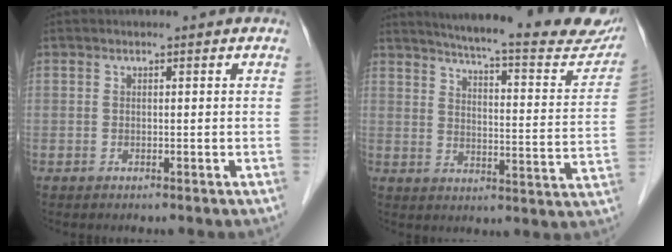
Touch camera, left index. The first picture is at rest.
{"total": 24.9, "force": [22.2, 2.8, 10.9], "torque": [-0.155, -0.062, 0.267]}